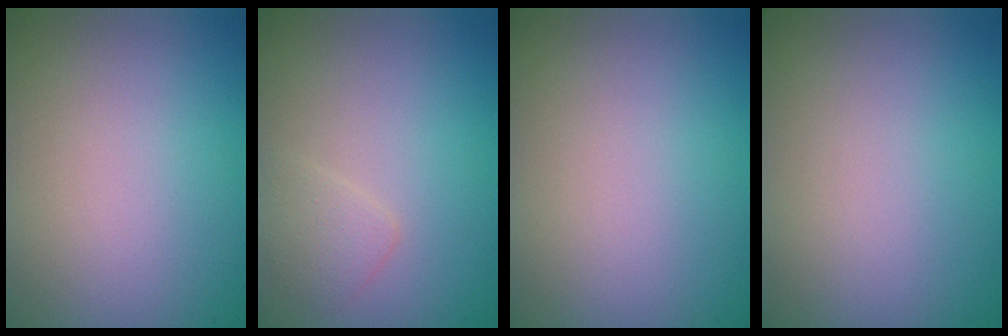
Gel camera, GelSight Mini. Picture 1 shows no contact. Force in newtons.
{"total": 1.5, "press": 1.5, "slide": 0.1}
{"total": 0.0}
{"total": 0.0}